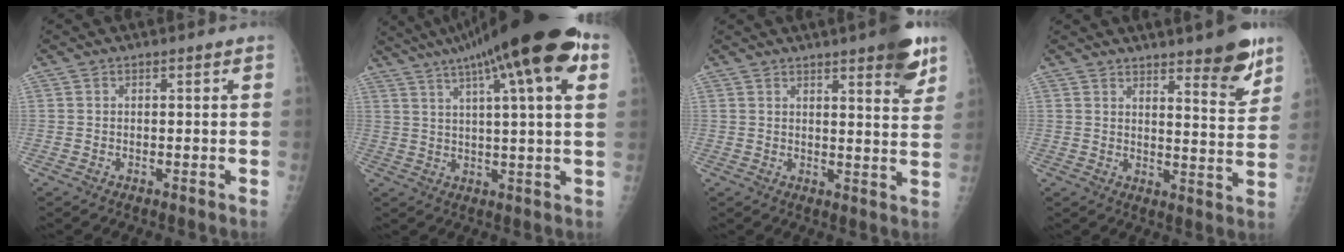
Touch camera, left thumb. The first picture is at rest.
{"total": 22.2, "force": [11.1, 3.8, 18.8], "torque": [-0.295, 0.019, 0.163]}
{"total": 8.9, "force": [5.5, 1.9, 6.7], "torque": [-0.068, -0.028, 0.067]}
{"total": 9.5, "force": [6.6, 2.0, 6.6], "torque": [-0.066, -0.048, 0.094]}